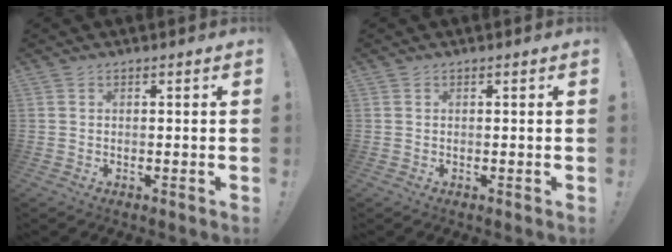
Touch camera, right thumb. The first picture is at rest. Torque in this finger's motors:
{"motor_torque": [-0.01, -0.01, 0.02, -0.01, 0.00]}